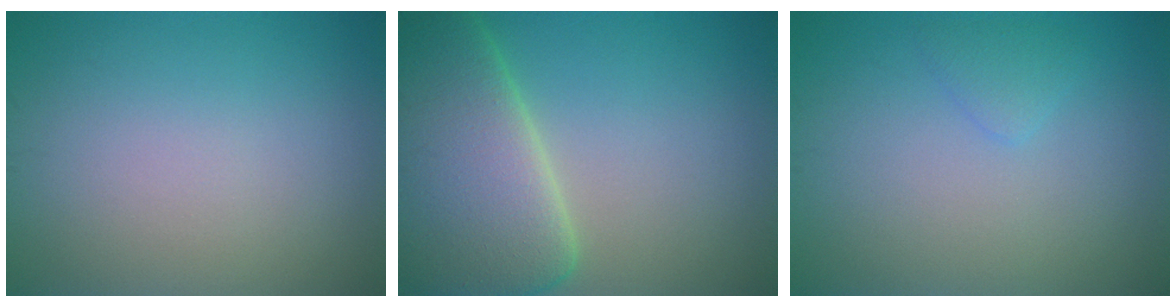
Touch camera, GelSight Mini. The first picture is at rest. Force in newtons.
{"total": 12.2, "press": 12.1, "slide": 0.8}
{"total": 1.2, "press": 1.1, "slide": 0.1}